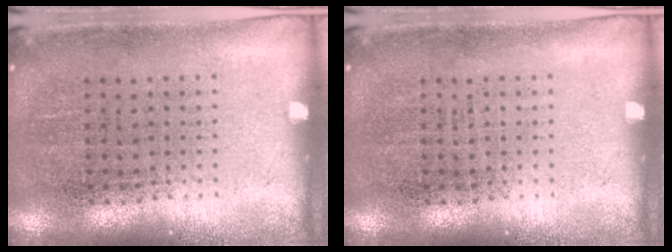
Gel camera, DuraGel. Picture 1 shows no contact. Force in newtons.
{"total": 0.0}